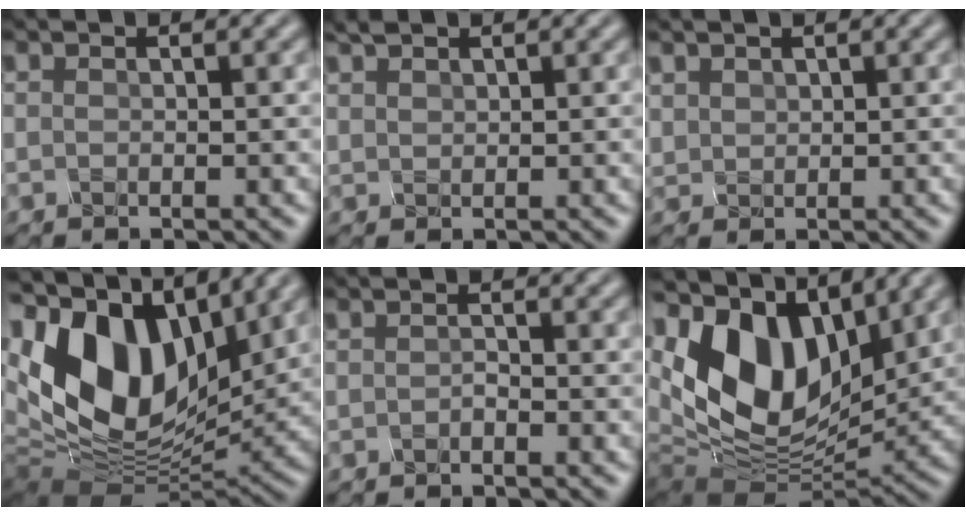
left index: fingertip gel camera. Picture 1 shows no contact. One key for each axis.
{"total": 1.0, "fx": 0.9, "fy": -0.2, "fz": -0.4, "tx": 0.001, "ty": 0.004, "tz": 0.033}
{"total": 1.1, "fx": 0.8, "fy": 0.4, "fz": -0.6, "tx": 0.000, "ty": 0.004, "tz": 0.035}
{"total": 15.4, "fx": 3.6, "fy": 9.6, "fz": 11.4, "tx": -0.247, "ty": 0.015, "tz": 0.076}
{"total": 1.0, "fx": -0.9, "fy": -0.3, "fz": -0.2, "tx": -0.005, "ty": 0.000, "tz": -0.006}
{"total": 13.8, "fx": 4.0, "fy": 8.5, "fz": 10.1, "tx": -0.203, "ty": 0.015, "tz": 0.085}